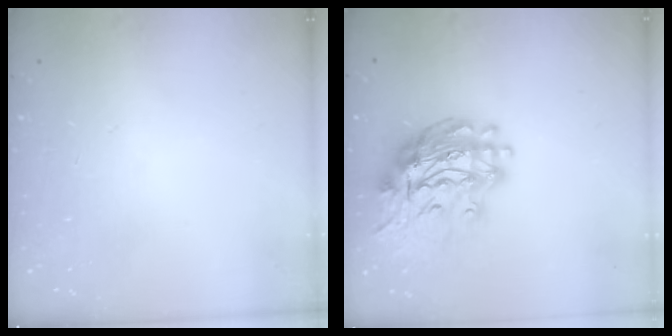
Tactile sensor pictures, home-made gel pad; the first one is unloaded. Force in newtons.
{"total": 17.2, "press": 17.1, "slide": 1.9}